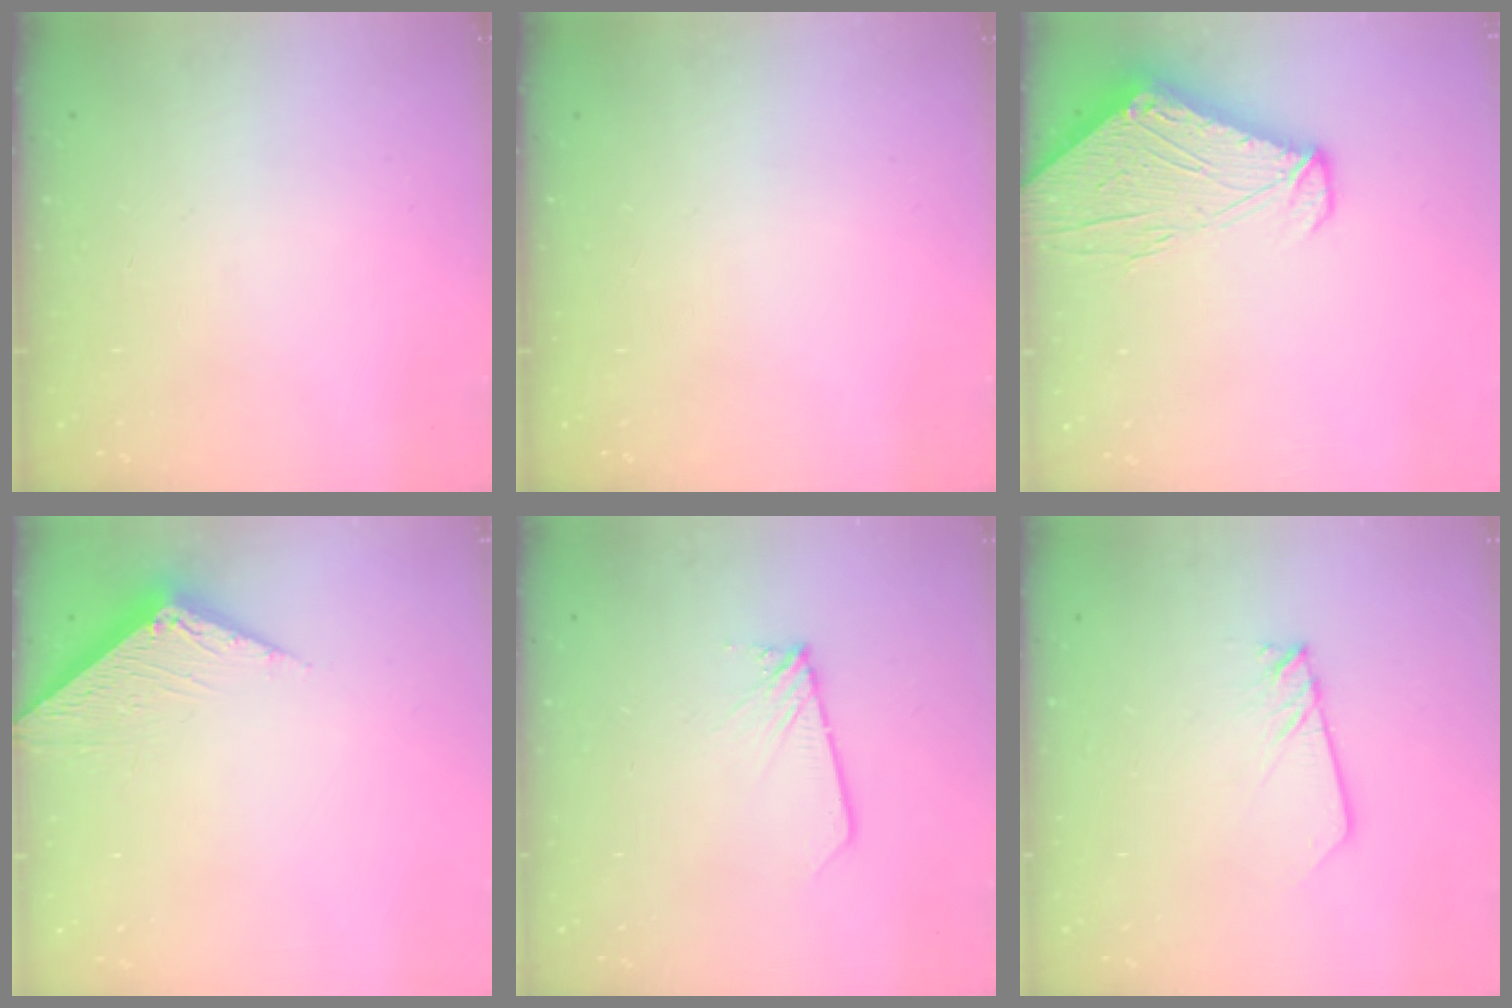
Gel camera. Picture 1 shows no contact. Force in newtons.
{"total": 0.0}
{"total": 10.2, "press": 10.1, "slide": 1.3}
{"total": 4.7, "press": 4.7, "slide": 0.3}
{"total": 1.9, "press": 1.9, "slide": 0.1}
{"total": 1.9, "press": 1.9, "slide": 0.2}